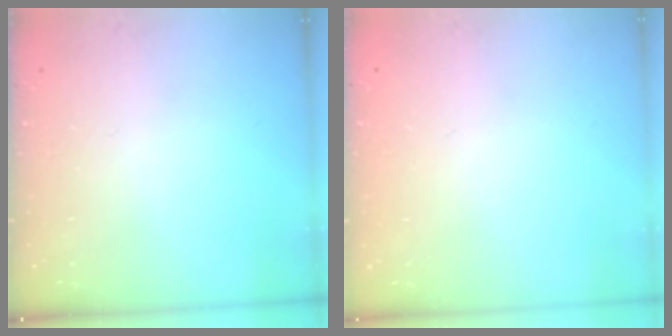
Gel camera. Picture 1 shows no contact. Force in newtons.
{"total": 0.0}